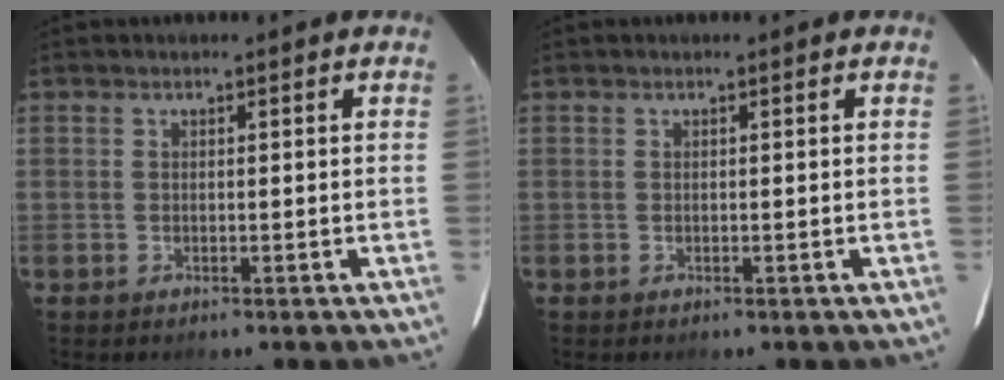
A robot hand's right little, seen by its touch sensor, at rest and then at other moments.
{"total": 0.0}